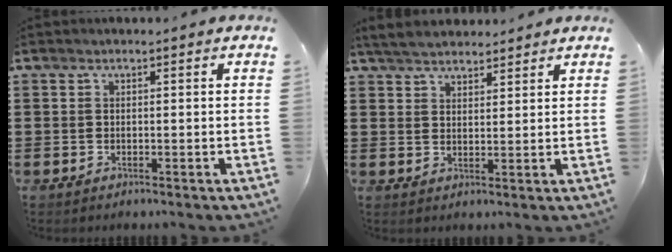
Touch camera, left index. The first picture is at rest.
{"total": 4.2, "force": [4.0, 1.0, 1.0], "torque": [-0.031, -0.003, 0.075]}